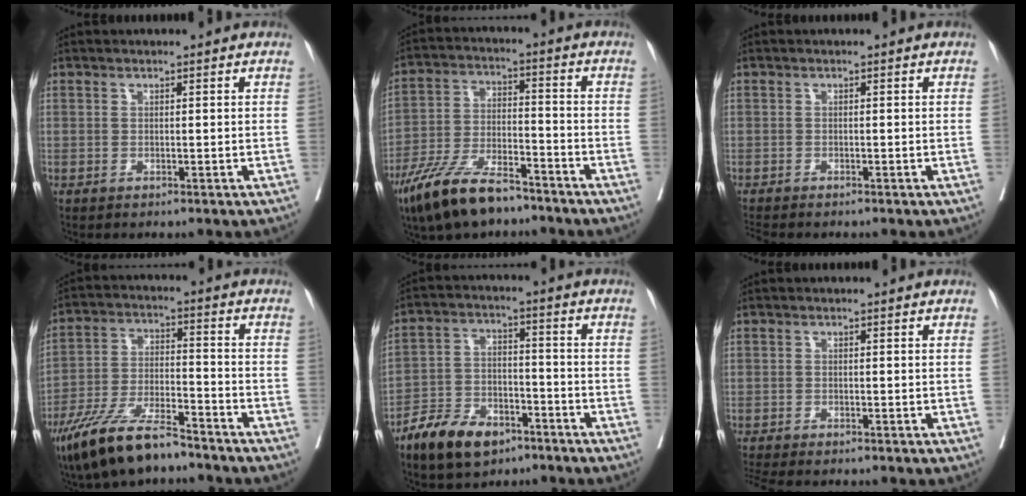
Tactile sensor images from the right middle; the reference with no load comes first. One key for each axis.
{"total": 12.6, "fx": -9.4, "fy": 3.6, "fz": 7.4, "tx": -0.146, "ty": -0.016, "tz": -0.176}
{"total": 3.3, "fx": -3.0, "fy": 0.5, "fz": 1.3, "tx": -0.018, "ty": -0.008, "tz": -0.048}
{"total": 13.0, "fx": -10.0, "fy": 2.8, "fz": 7.9, "tx": -0.149, "ty": -0.018, "tz": -0.184}
{"total": 10.5, "fx": -7.1, "fy": 5.2, "fz": 5.7, "tx": -0.108, "ty": -0.002, "tz": -0.127}
{"total": 5.1, "fx": -4.5, "fy": 0.7, "fz": 2.3, "tx": -0.031, "ty": -0.010, "tz": -0.074}